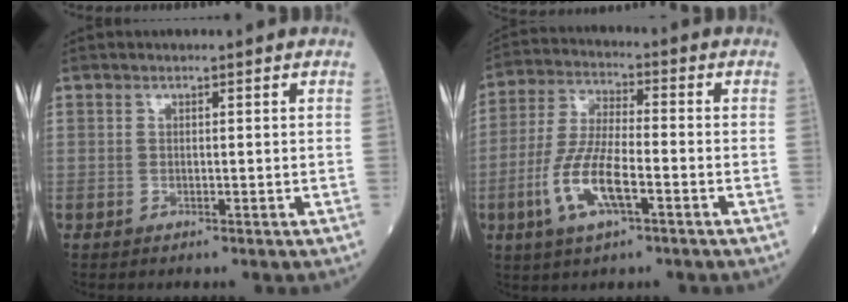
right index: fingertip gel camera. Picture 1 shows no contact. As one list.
[{"total": 10.1, "force": [-3.7, 2.6, 9.0], "torque": [-0.192, -0.003, -0.070]}]